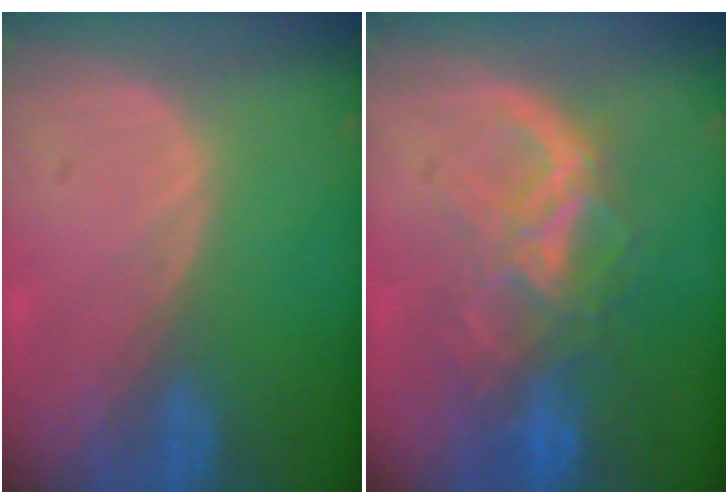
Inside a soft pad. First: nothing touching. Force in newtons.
{"total": 8.7, "press": 7.6, "slide": 4.4}